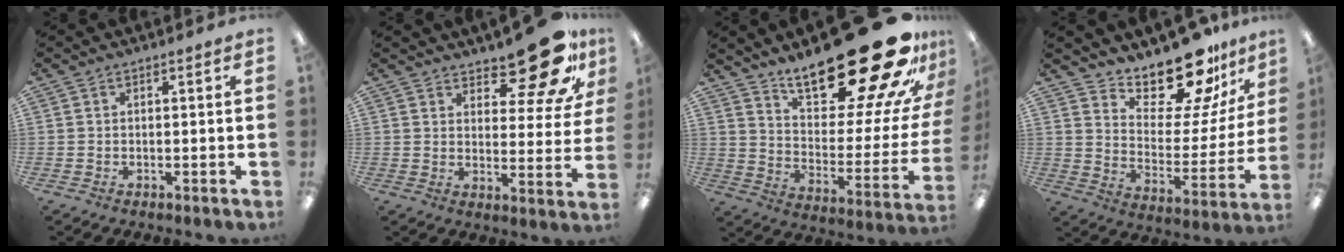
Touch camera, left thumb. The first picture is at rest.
{"total": 14.5, "force": [10.8, 5.4, 8.0], "torque": [-0.100, -0.075, 0.184]}
{"total": 30.3, "force": [21.1, 9.2, 19.7], "torque": [-0.249, -0.162, 0.354]}
{"total": 17.7, "force": [15.7, 5.0, 6.6], "torque": [-0.111, -0.133, 0.272]}